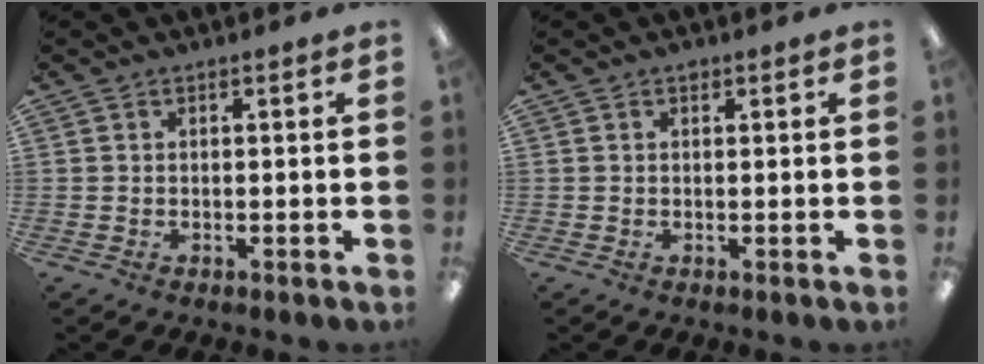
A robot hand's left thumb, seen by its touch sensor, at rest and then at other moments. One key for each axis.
{"total": 0.6, "fx": 0.4, "fy": 0.3, "fz": 0.2, "tx": 0.002, "ty": -0.002, "tz": 0.005}